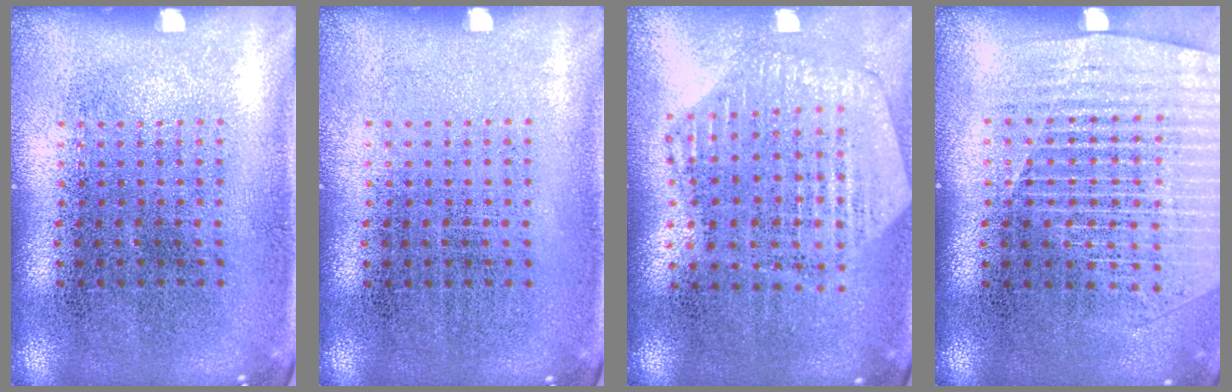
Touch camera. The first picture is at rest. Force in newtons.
{"total": 0.0}
{"total": 1.2, "press": 1.2, "slide": 0.2}
{"total": 1.5, "press": 1.4, "slide": 0.5}